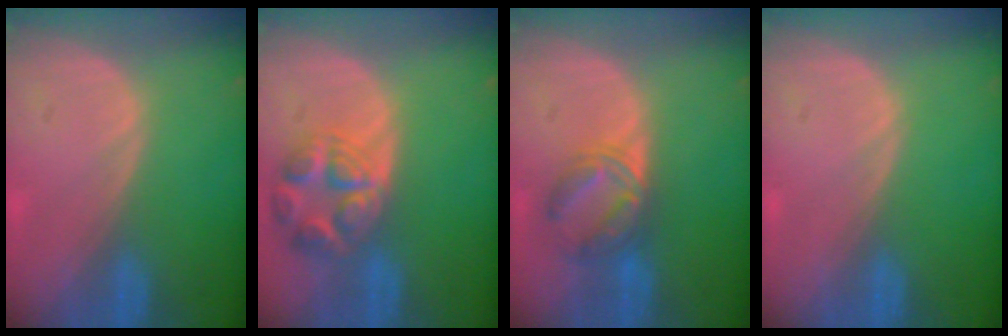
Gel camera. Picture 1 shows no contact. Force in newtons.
{"total": 7.9, "press": 7.0, "slide": 3.6}
{"total": 5.9, "press": 5.8, "slide": 1.0}
{"total": 0.0}